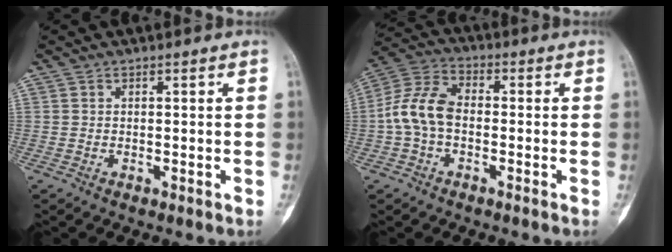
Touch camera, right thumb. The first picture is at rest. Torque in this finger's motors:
{"motor_torque": [1.47, 1.40, 0.54, -0.55, 0.11]}